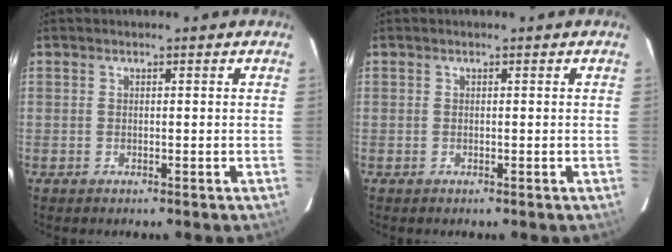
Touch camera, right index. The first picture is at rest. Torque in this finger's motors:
{"motor_torque": [0.00, 0.00, 0.00, 0.01]}